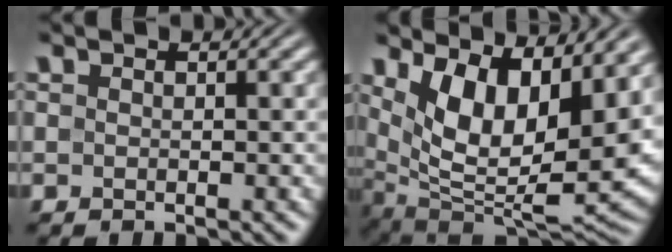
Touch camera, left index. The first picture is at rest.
{"total": 11.7, "force": [3.8, 5.4, 9.6], "torque": [-0.161, -0.026, 0.073]}